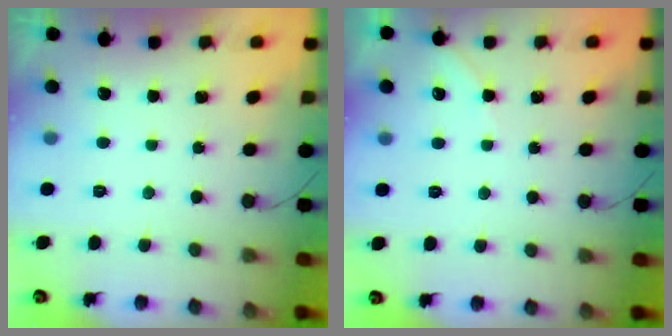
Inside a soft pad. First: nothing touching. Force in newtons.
{"total": 2.4, "press": 2.3, "slide": 0.4}